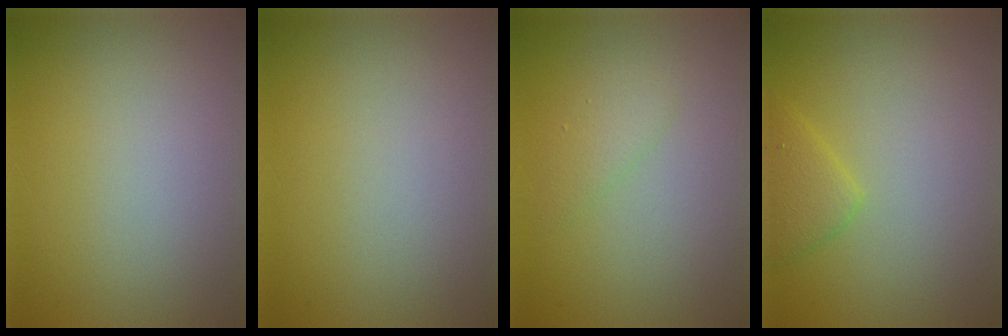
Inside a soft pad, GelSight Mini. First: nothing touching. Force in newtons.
{"total": 0.0}
{"total": 1.4, "press": 1.4, "slide": 0.1}
{"total": 2.0, "press": 2.0, "slide": 0.1}